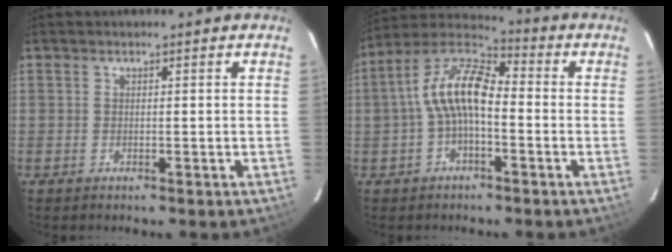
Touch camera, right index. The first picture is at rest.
{"total": 11.0, "force": [-1.1, 5.1, 9.6], "torque": [-0.198, 0.025, -0.024]}